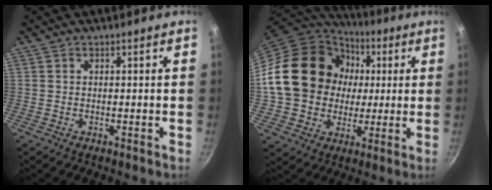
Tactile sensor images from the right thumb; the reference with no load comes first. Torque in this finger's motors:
{"motor_torque": [0.61, 4.41, 2.05, 0.08, 0.43]}